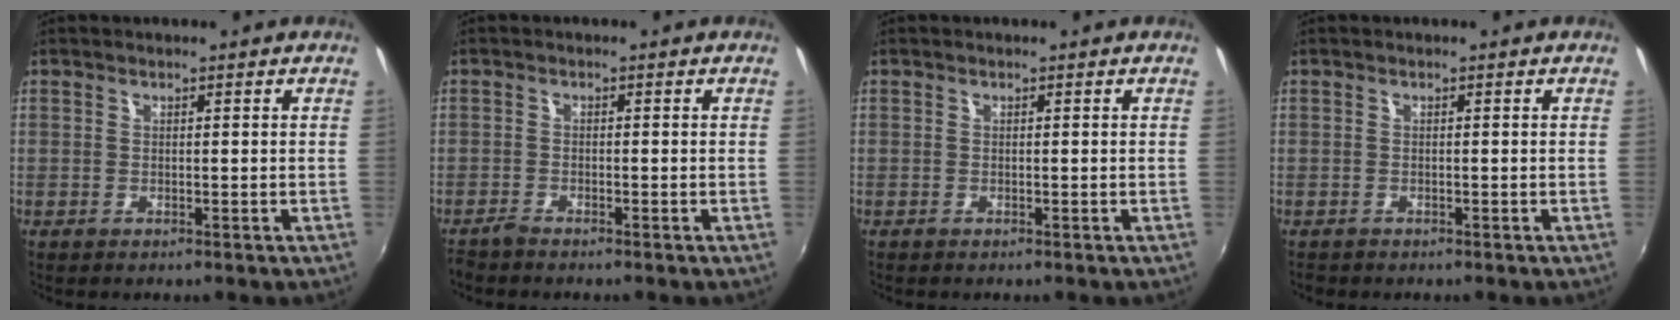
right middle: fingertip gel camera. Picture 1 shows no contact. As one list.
[{"total": 1.7, "force": [-1.6, 0.2, 0.3], "torque": [-0.014, -0.005, -0.034]}, {"total": 0.0}, {"total": 0.9, "force": [-0.8, 0.4, 0.1], "torque": [-0.007, -0.002, -0.013]}]